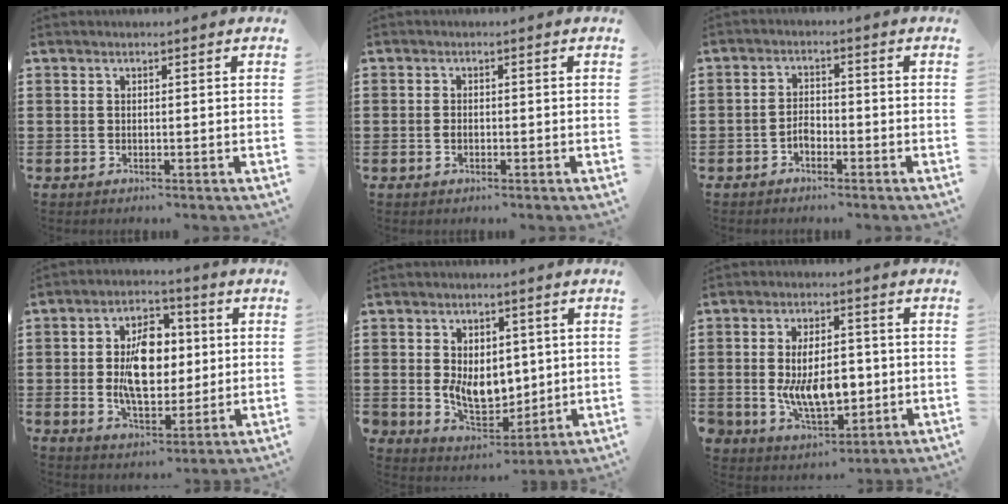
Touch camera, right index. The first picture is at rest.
{"total": 0.9, "force": [-0.4, 0.5, 0.6], "torque": [-0.014, -0.006, -0.006]}
{"total": 2.3, "force": [-1.3, 1.4, 1.2], "torque": [-0.028, 0.001, -0.027]}
{"total": 10.2, "force": [0.4, 6.0, 8.3], "torque": [-0.167, 0.005, 0.002]}
{"total": 7.7, "force": [0.5, 5.9, 4.9], "torque": [-0.087, 0.004, 0.012]}
{"total": 9.9, "force": [-0.9, 5.7, 8.1], "torque": [-0.146, -0.004, -0.019]}